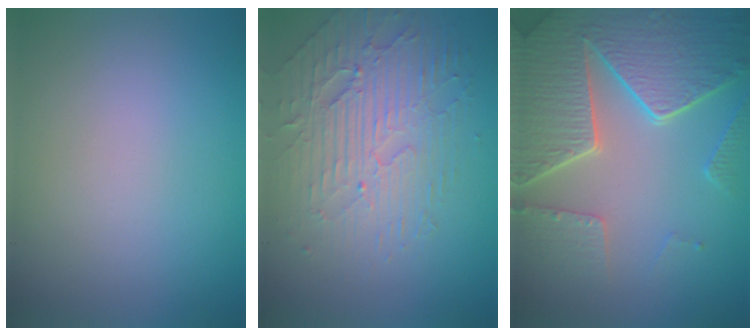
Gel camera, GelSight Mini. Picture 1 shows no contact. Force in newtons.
{"total": 4.7, "press": 4.0, "slide": 2.5}
{"total": 8.4, "press": 6.1, "slide": 5.8}